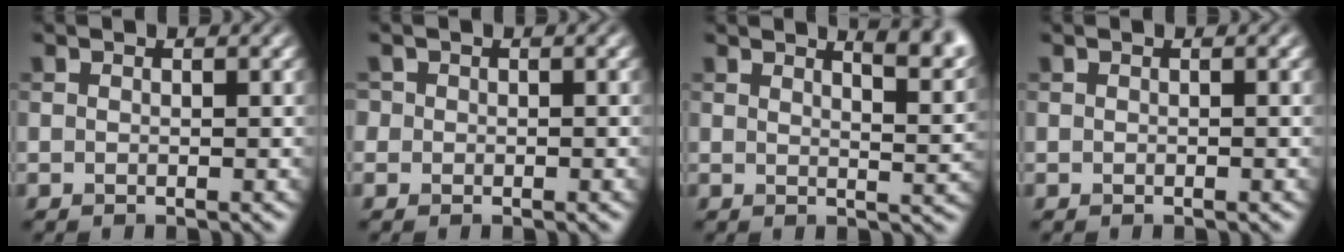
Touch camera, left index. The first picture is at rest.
{"total": 1.0, "force": [0.1, 1.0, 0.0], "torque": [-0.003, 0.001, -0.002]}
{"total": 5.4, "force": [3.8, 1.5, 3.5], "torque": [-0.028, 0.014, 0.040]}
{"total": 0.0}